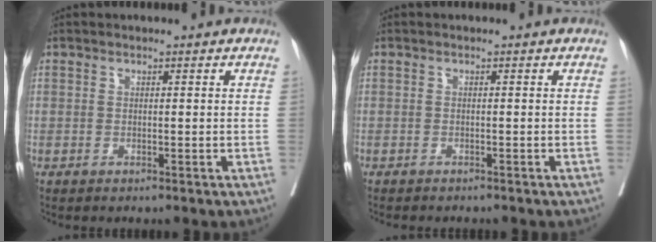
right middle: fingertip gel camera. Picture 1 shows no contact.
{"total": 3.6, "force": [-3.3, 0.6, 1.3], "torque": [-0.019, -0.006, -0.041]}